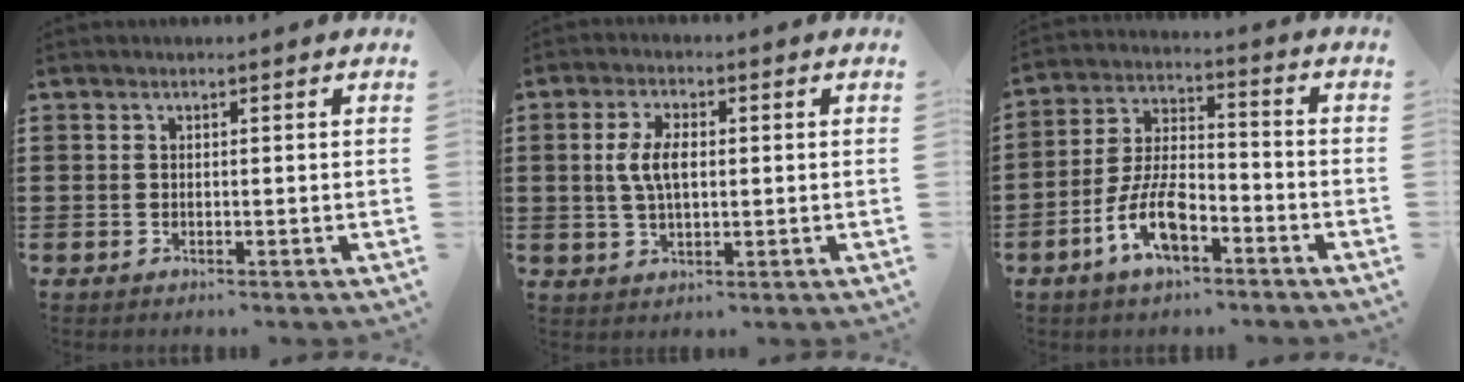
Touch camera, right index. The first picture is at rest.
{"total": 5.4, "force": [0.5, 2.6, 4.8], "torque": [-0.110, 0.004, 0.002]}
{"total": 9.0, "force": [-4.7, 4.0, 6.5], "torque": [-0.150, 0.002, -0.092]}